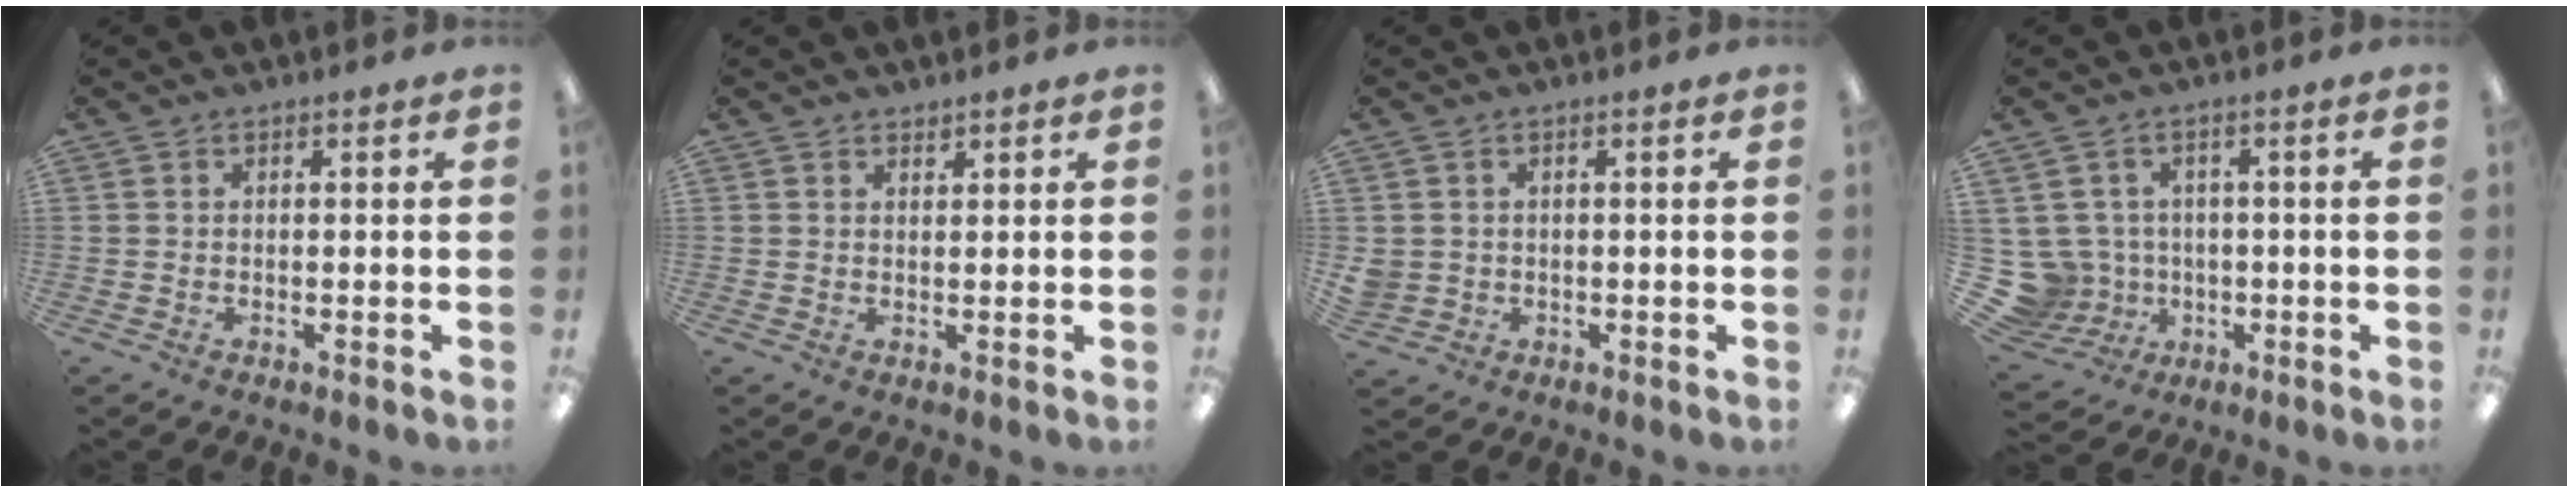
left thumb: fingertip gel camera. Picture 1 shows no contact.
{"total": 1.0, "force": [1.0, 0.3, 0.0], "torque": [0.000, -0.001, 0.019]}
{"total": 2.3, "force": [0.4, 2.3, 0.3], "torque": [-0.009, 0.002, 0.006]}
{"total": 8.4, "force": [-0.2, 8.2, 1.9], "torque": [-0.089, -0.003, 0.005]}